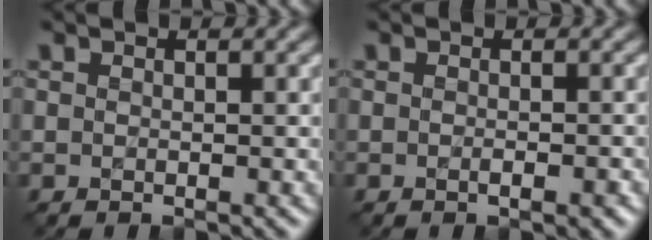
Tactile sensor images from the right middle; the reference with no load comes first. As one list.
[{"total": 1.1, "force": [-0.2, 0.3, 1.1], "torque": [-0.017, 0.001, -0.004]}]